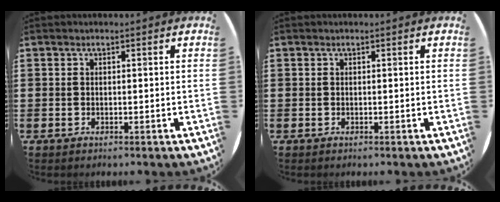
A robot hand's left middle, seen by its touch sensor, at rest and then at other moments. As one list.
[{"total": 0.0}]